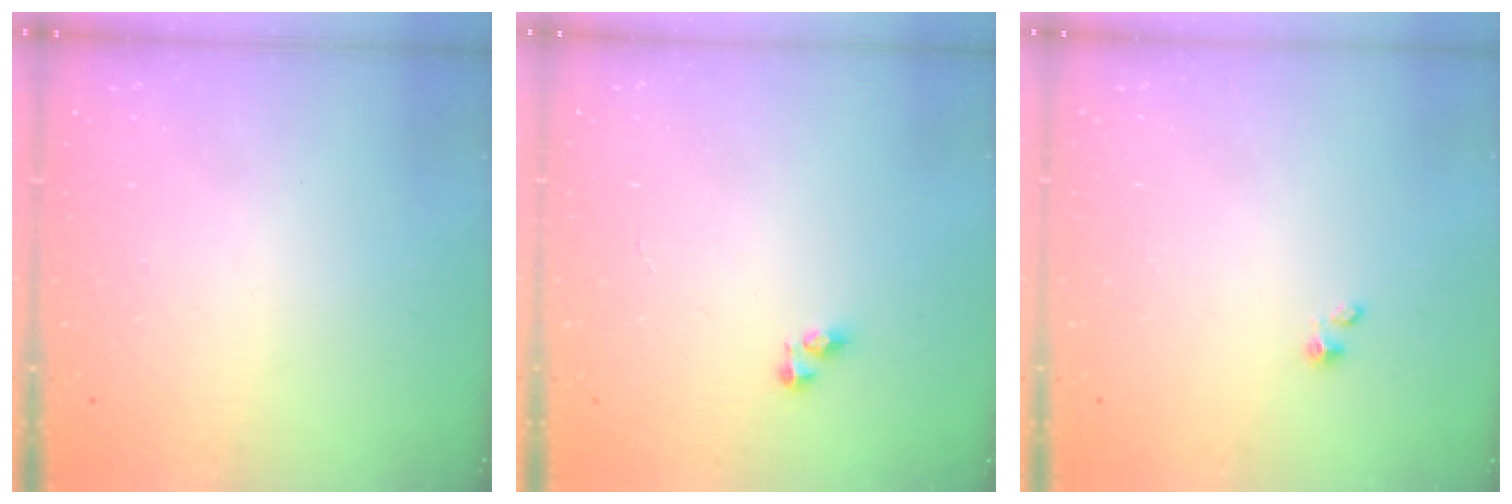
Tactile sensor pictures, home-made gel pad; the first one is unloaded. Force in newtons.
{"total": 3.1, "press": 3.1, "slide": 0.4}
{"total": 1.5, "press": 1.5, "slide": 0.0}